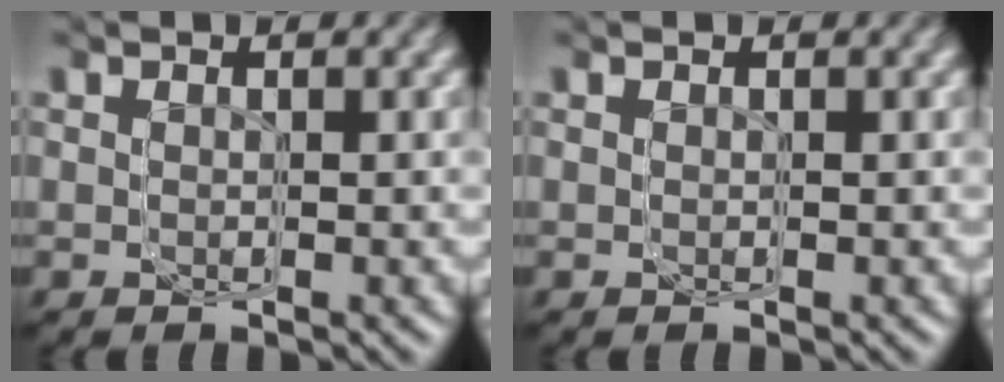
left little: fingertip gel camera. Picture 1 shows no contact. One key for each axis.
{"total": 0.0}